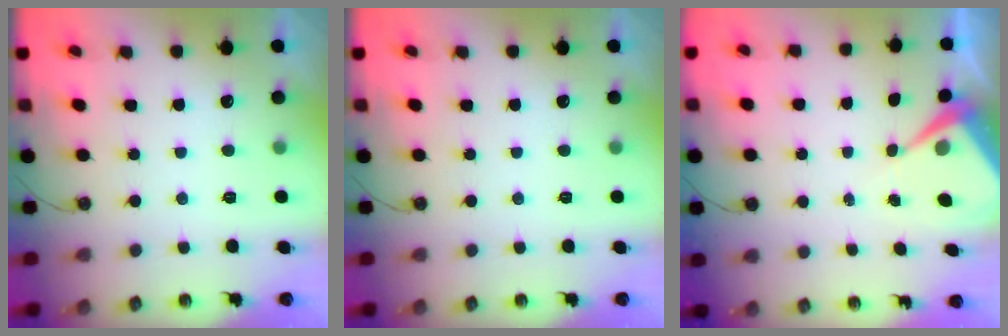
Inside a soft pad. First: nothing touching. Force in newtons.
{"total": 0.0}
{"total": 5.4, "press": 5.4, "slide": 0.5}